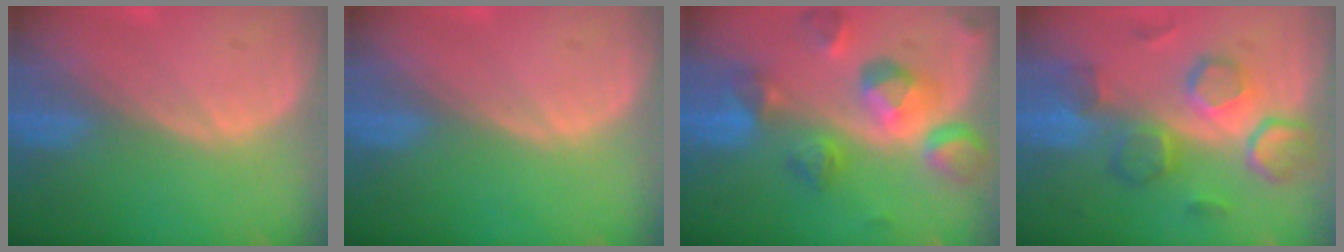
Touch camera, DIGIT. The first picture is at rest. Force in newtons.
{"total": 0.0}
{"total": 10.4, "press": 9.3, "slide": 4.7}
{"total": 8.6, "press": 8.5, "slide": 1.6}